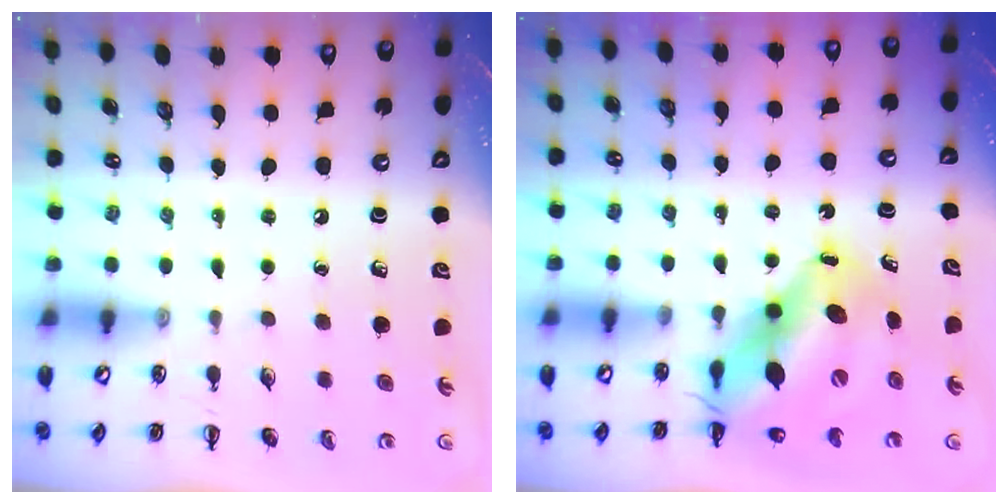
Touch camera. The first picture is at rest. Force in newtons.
{"total": 14.1, "press": 13.6, "slide": 3.7}